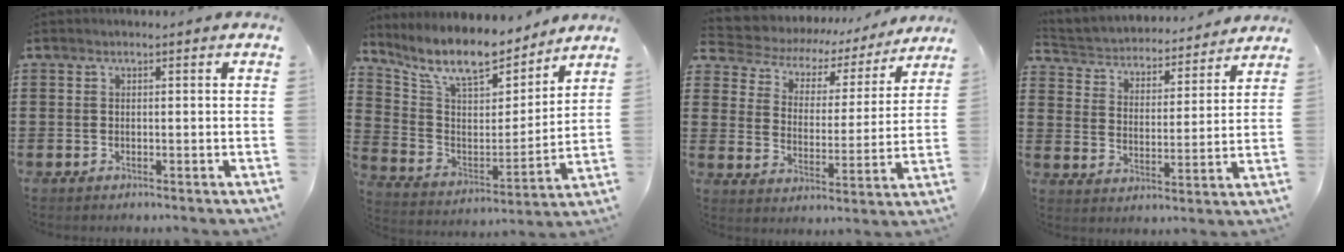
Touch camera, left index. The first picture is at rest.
{"total": 11.1, "force": [9.4, 2.6, 5.4], "torque": [-0.136, -0.056, 0.163]}
{"total": 3.7, "force": [2.8, 2.3, 1.0], "torque": [-0.043, -0.020, 0.039]}
{"total": 3.5, "force": [3.4, 0.6, -0.1], "torque": [-0.021, -0.031, 0.051]}